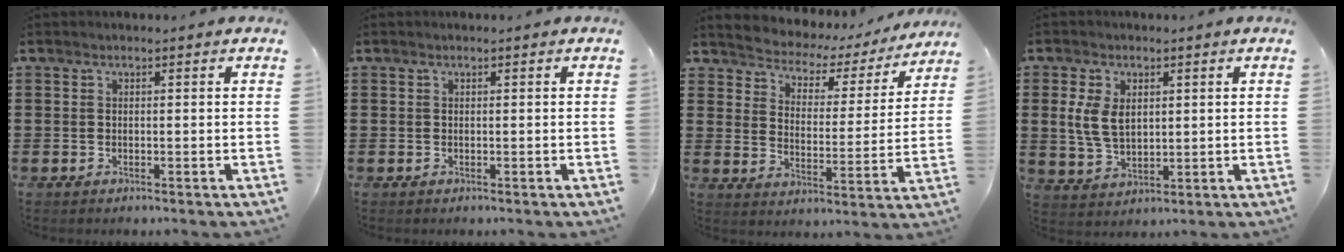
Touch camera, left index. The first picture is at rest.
{"total": 0.0}
{"total": 2.8, "force": [2.6, 1.1, 0.2], "torque": [-0.026, -0.028, 0.034]}
{"total": 5.8, "force": [1.2, 3.6, 4.4], "torque": [-0.109, 0.006, 0.019]}